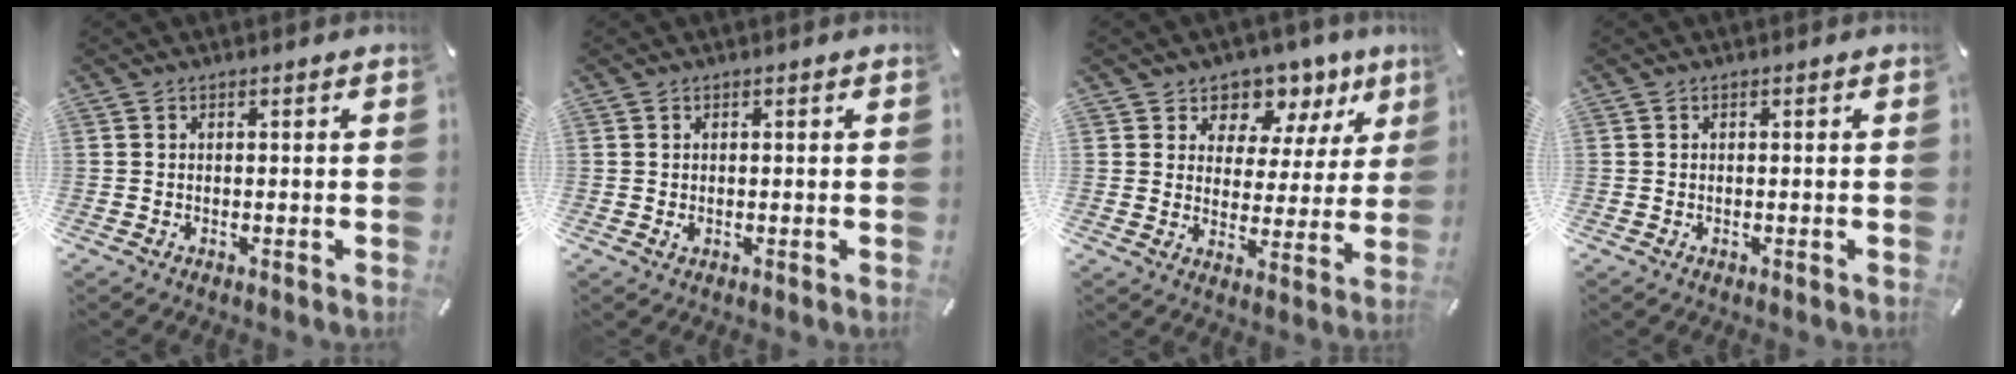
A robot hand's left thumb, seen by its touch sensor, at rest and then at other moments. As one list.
[{"total": 0.7, "force": [0.1, 0.6, 0.4], "torque": [-0.001, -0.001, -0.001]}, {"total": 7.8, "force": [5.5, 5.4, 1.3], "torque": [-0.016, -0.052, 0.094]}, {"total": 0.0}]